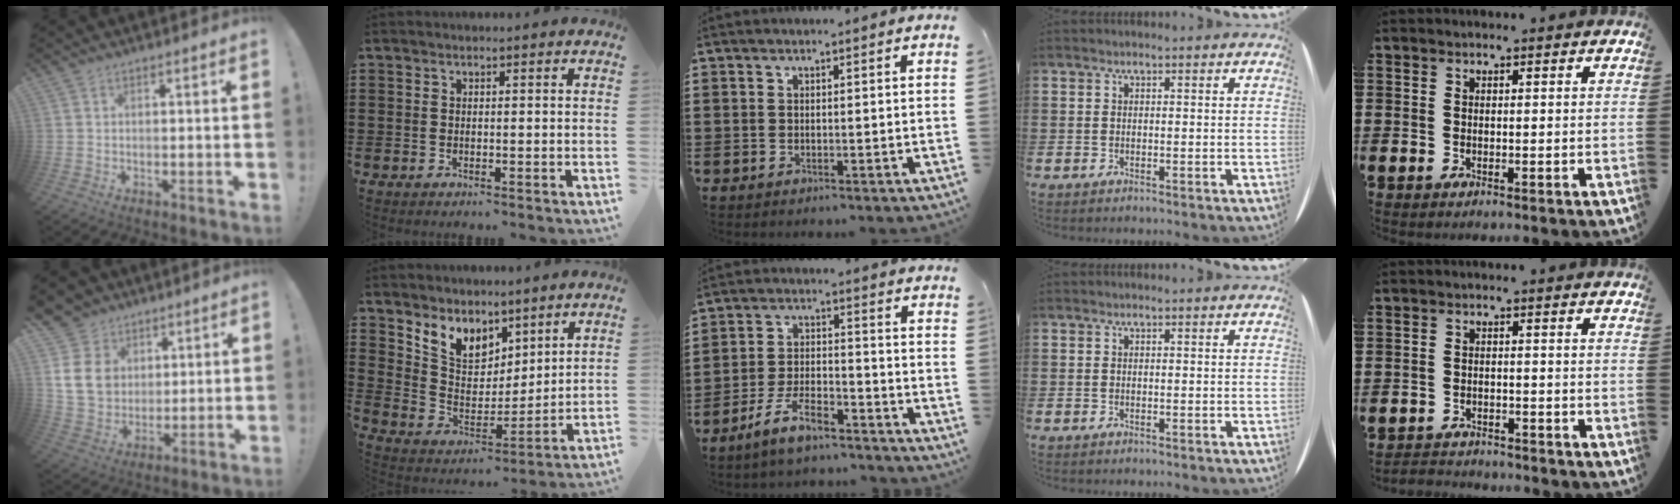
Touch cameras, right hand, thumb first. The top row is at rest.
{"thumb": {"total": 13.6, "force": [4.8, 11.6, 5.3], "torque": [-0.077, -0.022, 0.107]}, "index": {"total": 7.2, "force": [5.6, 4.3, 1.3], "torque": [-0.063, -0.025, 0.107]}, "middle": {"total": 7.1, "force": [-6.0, 1.5, 3.5], "torque": [-0.074, 0.003, -0.118]}, "little": {"total": 2.1, "force": [-2.1, 0.1, -0.3], "torque": [-0.001, 0.003, -0.047]}}